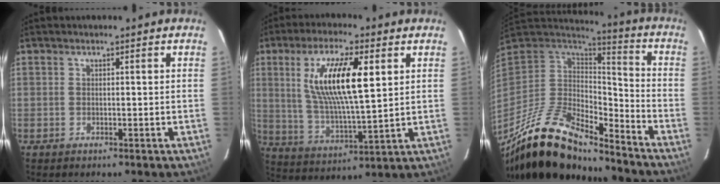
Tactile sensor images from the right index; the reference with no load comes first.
{"total": 15.5, "force": [4.6, 4.0, 14.2], "torque": [-0.270, 0.001, 0.093]}
{"total": 23.0, "force": [-17.7, 7.0, 12.8], "torque": [-0.248, -0.035, -0.314]}